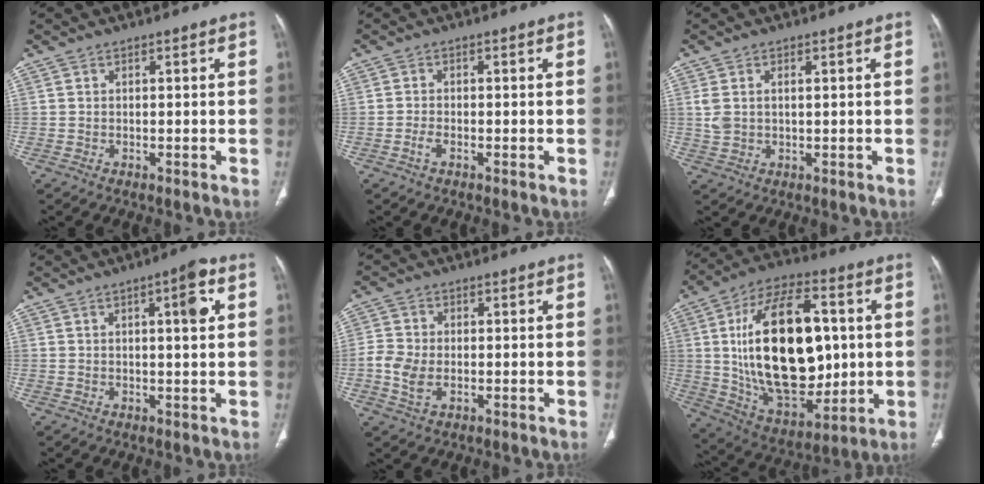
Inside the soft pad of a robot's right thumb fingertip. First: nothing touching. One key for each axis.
{"total": 1.3, "fx": -0.8, "fy": 0.6, "fz": 0.9, "tx": -0.024, "ty": 0.002, "tz": -0.018}
{"total": 4.0, "fx": 0.7, "fy": 2.5, "fz": 3.1, "tx": -0.080, "ty": 0.009, "tz": 0.019}
{"total": 5.5, "fx": 1.4, "fy": 1.4, "fz": 5.2, "tx": -0.073, "ty": 0.003, "tz": 0.018}
{"total": 5.5, "fx": -1.3, "fy": 3.7, "fz": 4.0, "tx": -0.091, "ty": 0.008, "tz": -0.027}
{"total": 28.5, "fx": 2.3, "fy": 15.7, "fz": 23.6, "tx": -0.379, "ty": -0.007, "tz": 0.050}